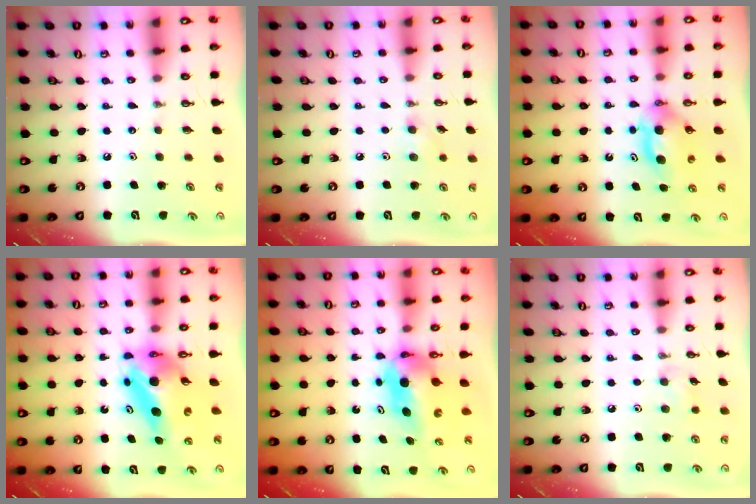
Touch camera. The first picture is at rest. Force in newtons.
{"total": 6.4, "press": 6.3, "slide": 1.6}
{"total": 5.7, "press": 5.5, "slide": 1.8}
{"total": 12.0, "press": 11.9, "slide": 1.0}
{"total": 5.6, "press": 5.6, "slide": 0.3}
{"total": 8.1, "press": 7.2, "slide": 3.7}